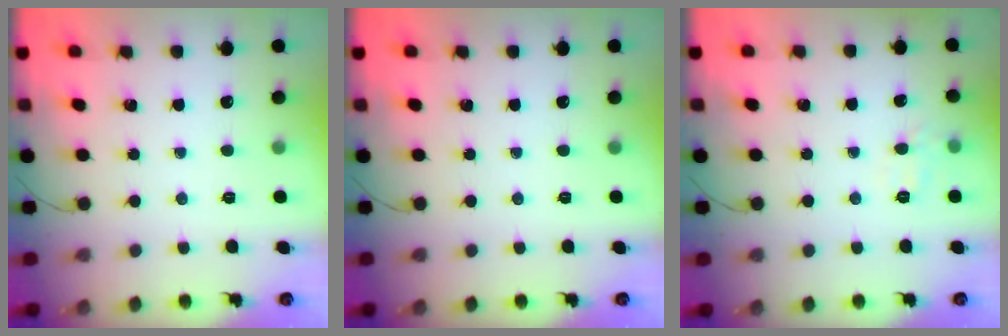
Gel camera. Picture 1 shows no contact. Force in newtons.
{"total": 0.0}
{"total": 5.8, "press": 5.8, "slide": 1.1}